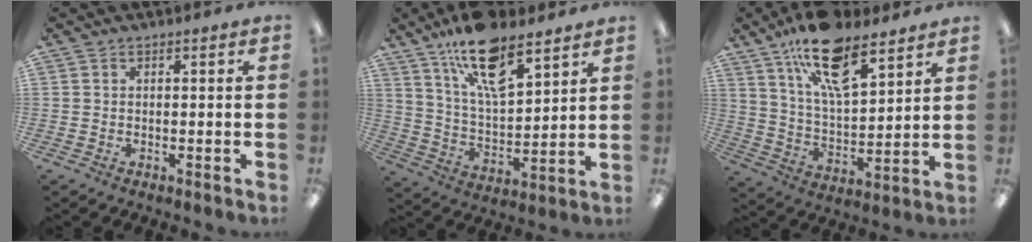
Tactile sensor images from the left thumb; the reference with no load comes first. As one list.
[{"total": 17.2, "force": [11.7, 6.6, 10.8], "torque": [-0.185, -0.055, 0.201]}, {"total": 17.8, "force": [11.8, 7.1, 11.3], "torque": [-0.192, -0.053, 0.203]}]